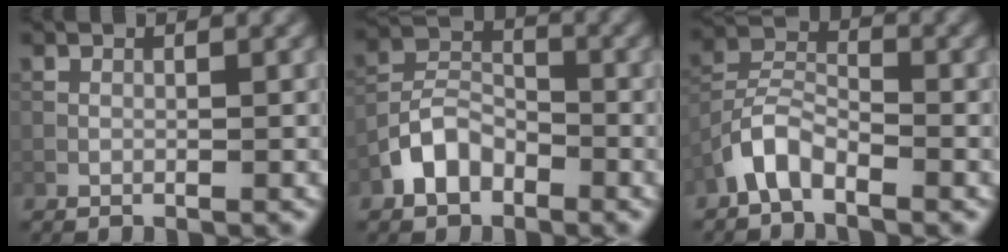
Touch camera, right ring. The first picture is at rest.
{"total": 4.0, "force": [-2.0, 2.8, 2.1], "torque": [-0.041, 0.010, -0.049]}
{"total": 3.0, "force": [-2.2, 1.3, 1.7], "torque": [-0.036, 0.015, -0.054]}